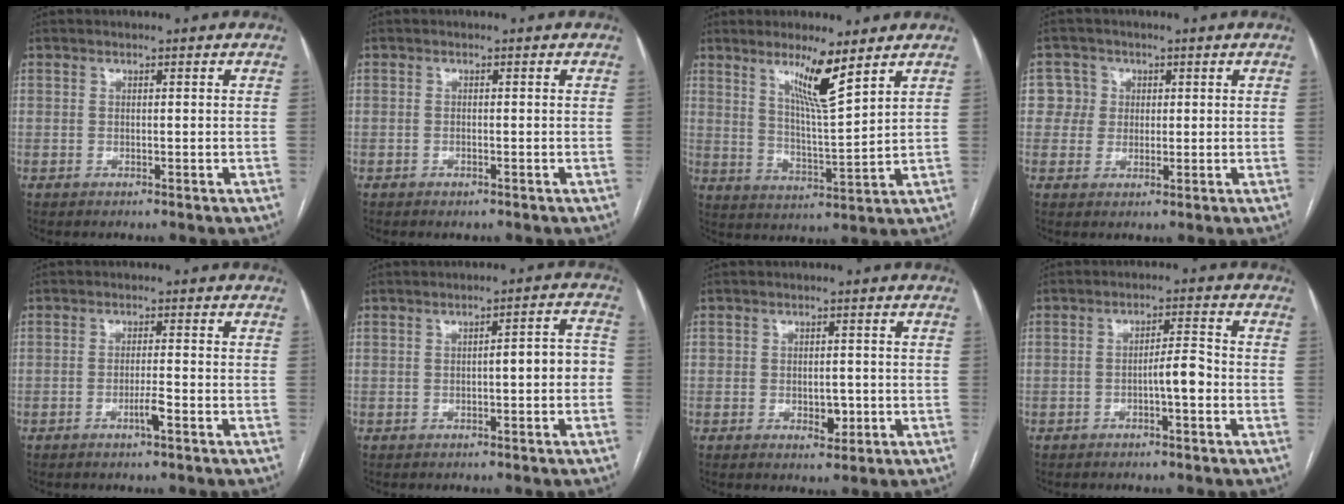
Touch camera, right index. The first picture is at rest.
{"total": 0.5, "force": [-0.3, 0.4, 0.2], "torque": [-0.004, 0.000, -0.003]}
{"total": 8.5, "force": [5.6, -0.1, 6.4], "torque": [-0.116, -0.017, 0.100]}
{"total": 4.1, "force": [0.9, 4.0, -0.1], "torque": [0.018, 0.008, 0.015]}
{"total": 2.4, "force": [-1.3, -0.1, 2.1], "torque": [-0.040, -0.002, -0.024]}
{"total": 4.8, "force": [-0.5, 1.0, 4.6], "torque": [-0.060, 0.025, -0.007]}
{"total": 3.1, "force": [-0.8, 2.0, 2.3], "torque": [-0.029, 0.004, -0.003]}
{"total": 4.1, "force": [-1.4, 0.6, 3.8], "torque": [-0.058, 0.008, -0.021]}